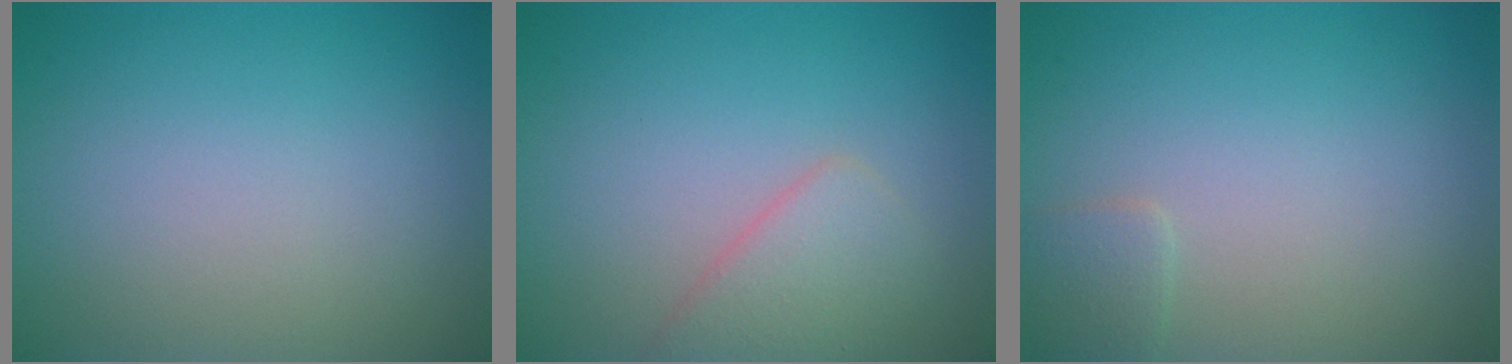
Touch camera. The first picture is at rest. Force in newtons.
{"total": 2.6, "press": 2.6, "slide": 0.1}
{"total": 1.1, "press": 1.1, "slide": 0.1}